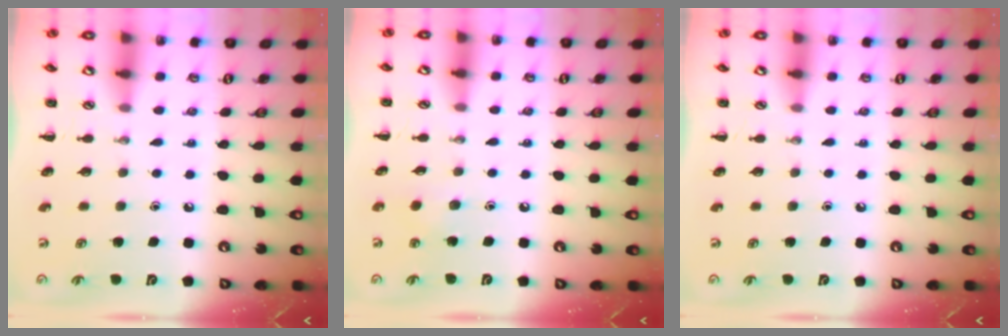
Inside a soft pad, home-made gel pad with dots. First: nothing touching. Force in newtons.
{"total": 5.0, "press": 4.7, "slide": 1.7}
{"total": 0.0}